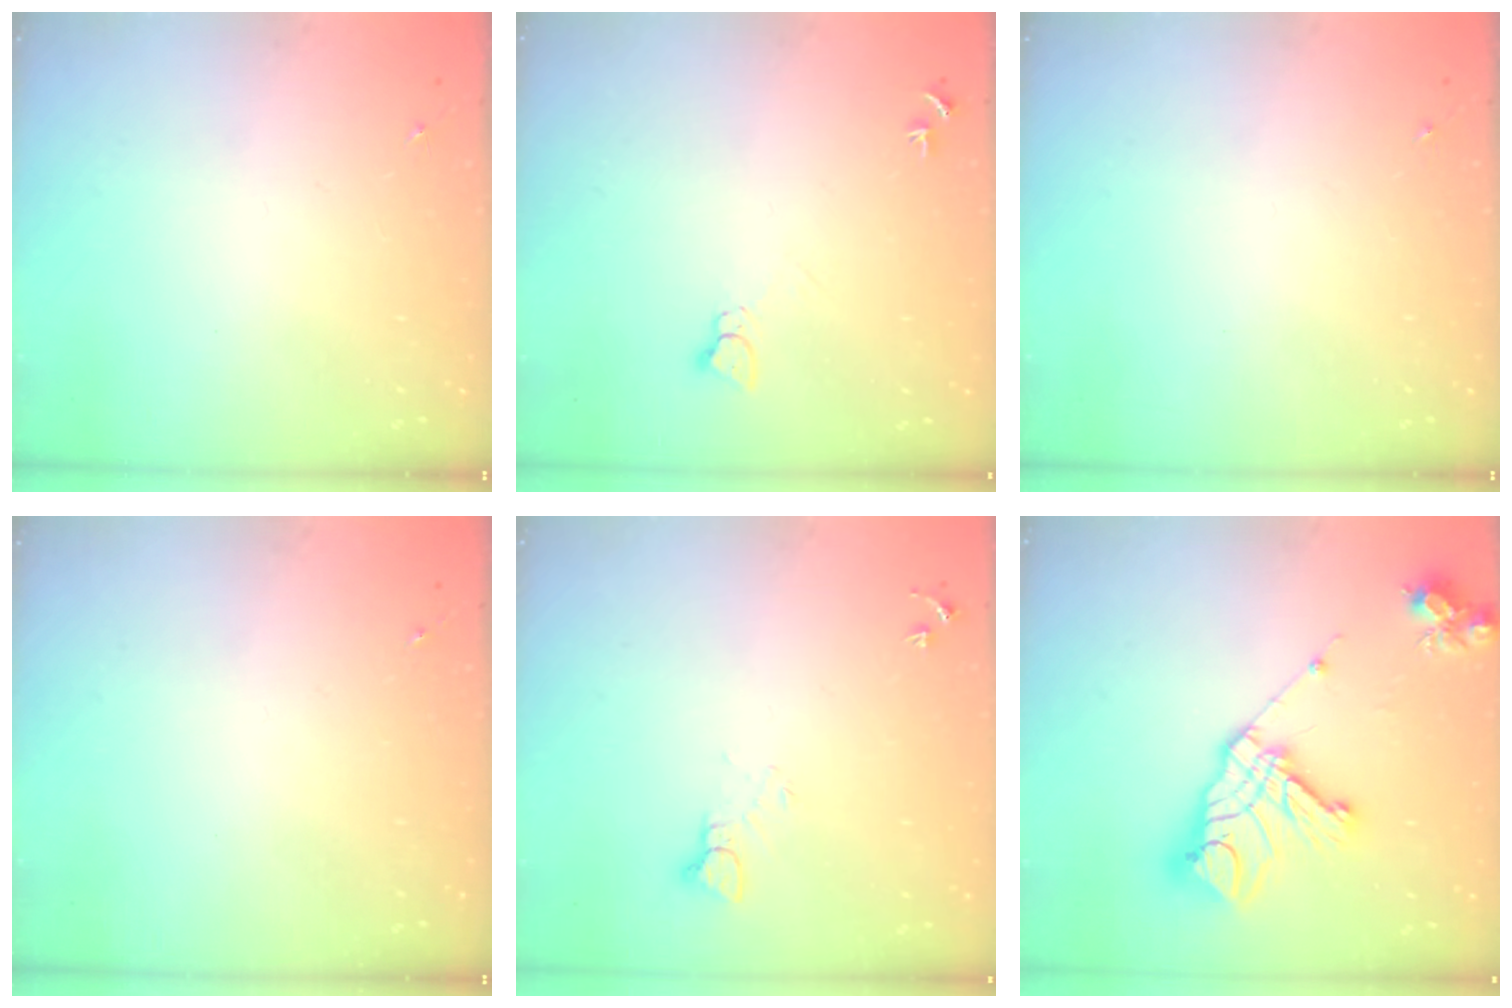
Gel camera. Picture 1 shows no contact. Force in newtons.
{"total": 4.4, "press": 4.4, "slide": 0.4}
{"total": 0.0}
{"total": 0.0}
{"total": 4.5, "press": 4.5, "slide": 0.3}
{"total": 19.8, "press": 19.6, "slide": 2.6}